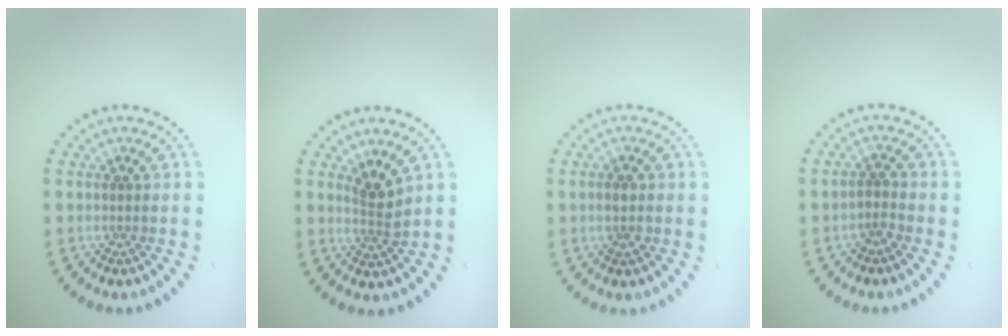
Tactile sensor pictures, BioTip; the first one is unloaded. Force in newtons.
{"total": 2.3, "press": 1.8, "slide": 1.5}
{"total": 1.6, "press": 1.5, "slide": 0.5}
{"total": 1.3, "press": 1.1, "slide": 0.7}